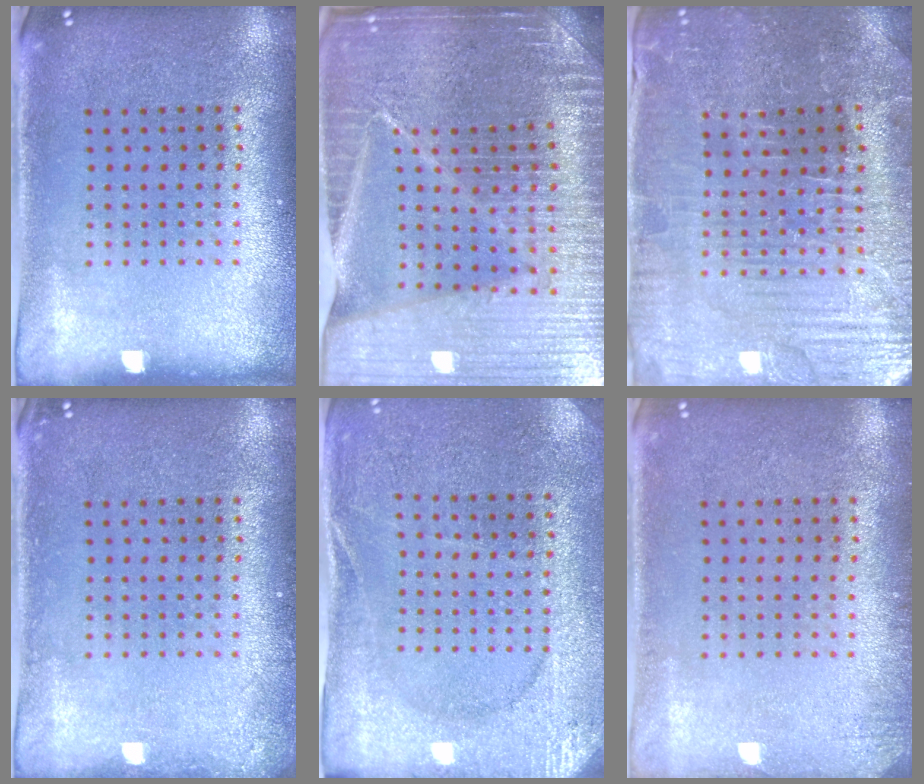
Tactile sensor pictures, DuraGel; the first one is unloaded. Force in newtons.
{"total": 5.7, "press": 5.1, "slide": 2.4}
{"total": 3.7, "press": 3.7, "slide": 0.4}
{"total": 0.8, "press": 0.8, "slide": 0.1}
{"total": 2.7, "press": 2.6, "slide": 0.4}
{"total": 1.2, "press": 1.2, "slide": 0.2}